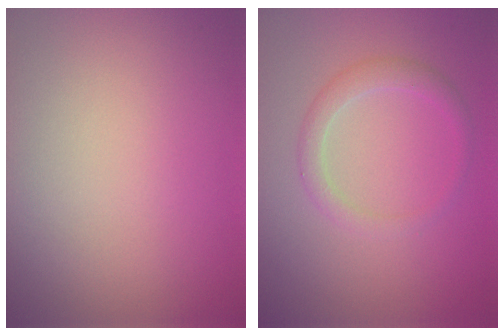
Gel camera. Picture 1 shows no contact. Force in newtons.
{"total": 1.9, "press": 1.9, "slide": 0.2}